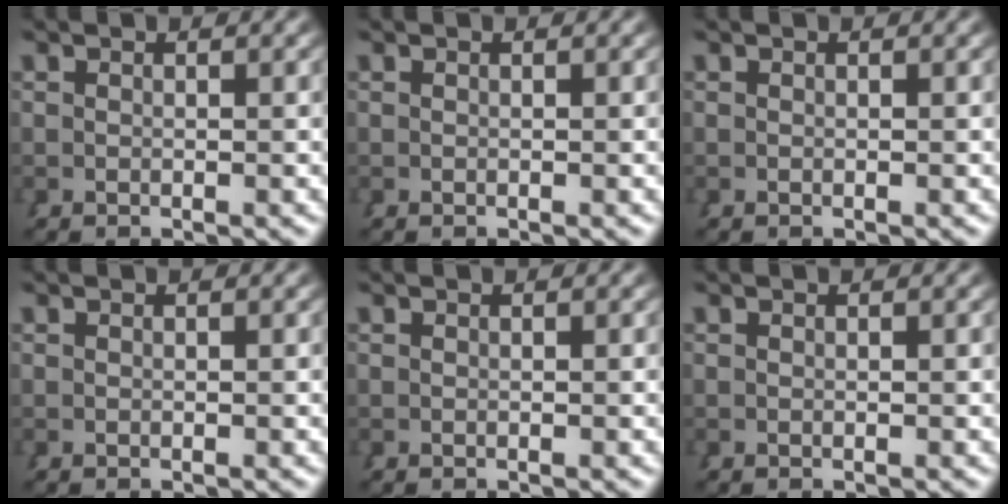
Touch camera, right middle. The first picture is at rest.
{"total": 0.0}
{"total": 0.0}
{"total": 0.0}
{"total": 0.0}
{"total": 0.0}